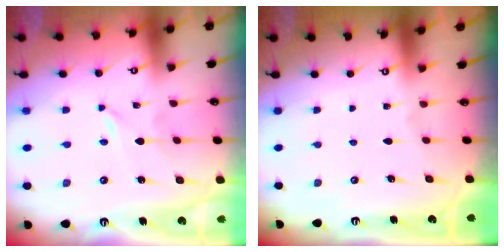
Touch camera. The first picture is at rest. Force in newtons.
{"total": 0.0}